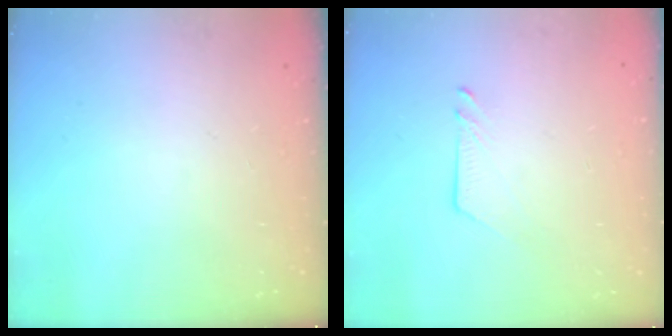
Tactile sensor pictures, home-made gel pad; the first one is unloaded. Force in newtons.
{"total": 3.6, "press": 3.6, "slide": 0.4}